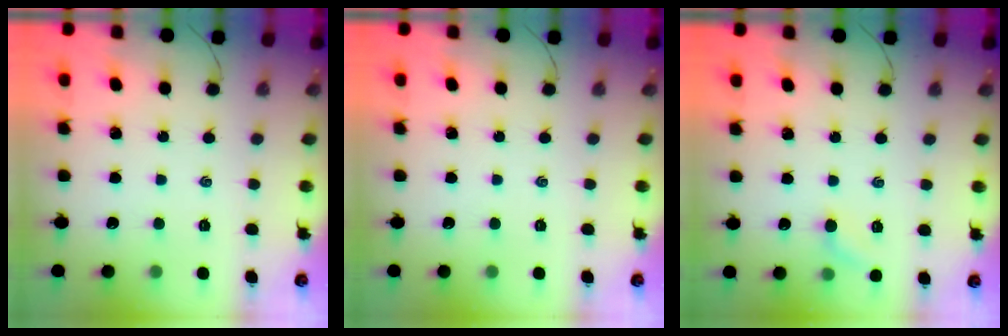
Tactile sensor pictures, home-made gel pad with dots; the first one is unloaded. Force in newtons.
{"total": 0.0}
{"total": 4.7, "press": 4.5, "slide": 1.5}